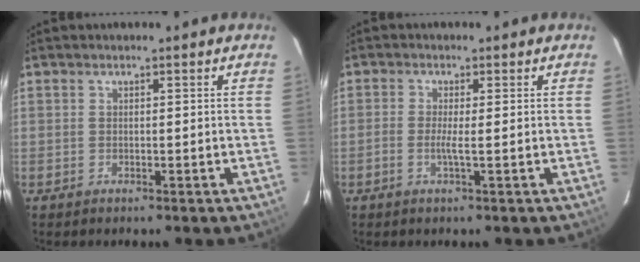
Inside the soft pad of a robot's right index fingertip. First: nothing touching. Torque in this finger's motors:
{"motor_torque": [-0.06, -0.01, -0.07, 0.01]}